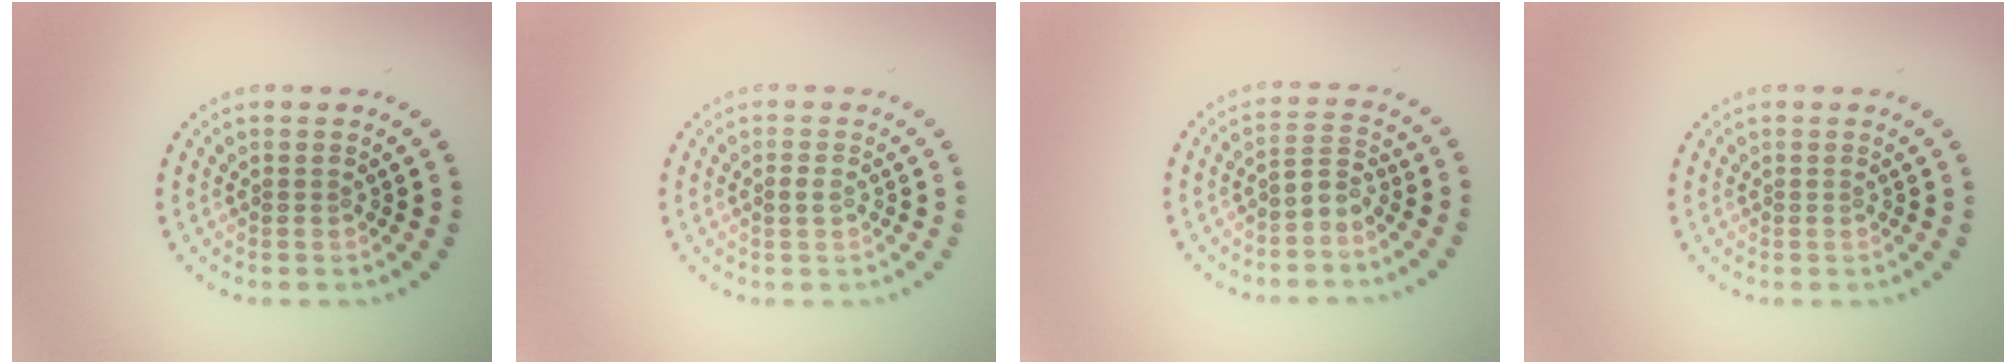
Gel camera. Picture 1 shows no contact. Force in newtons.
{"total": 0.9, "press": 0.9, "slide": 0.0}
{"total": 2.1, "press": 1.4, "slide": 1.6}
{"total": 0.0}